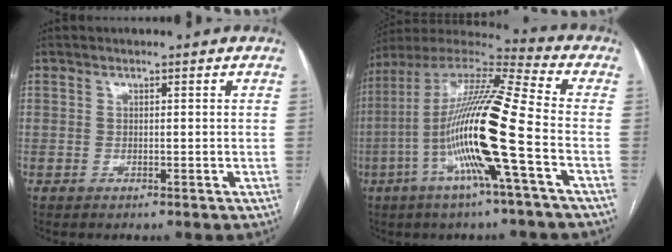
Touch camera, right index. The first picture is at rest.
{"total": 19.1, "force": [-5.0, -0.2, 18.5], "torque": [-0.361, -0.002, -0.106]}